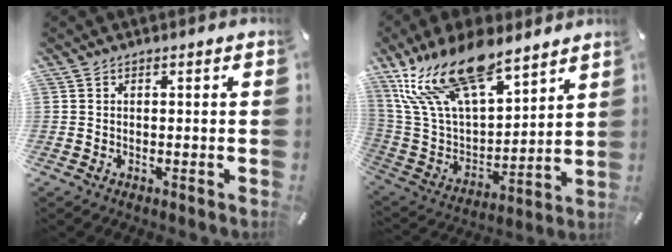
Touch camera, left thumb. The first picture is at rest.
{"total": 22.5, "force": [15.8, 10.6, 12.2], "torque": [-0.258, -0.101, 0.282]}